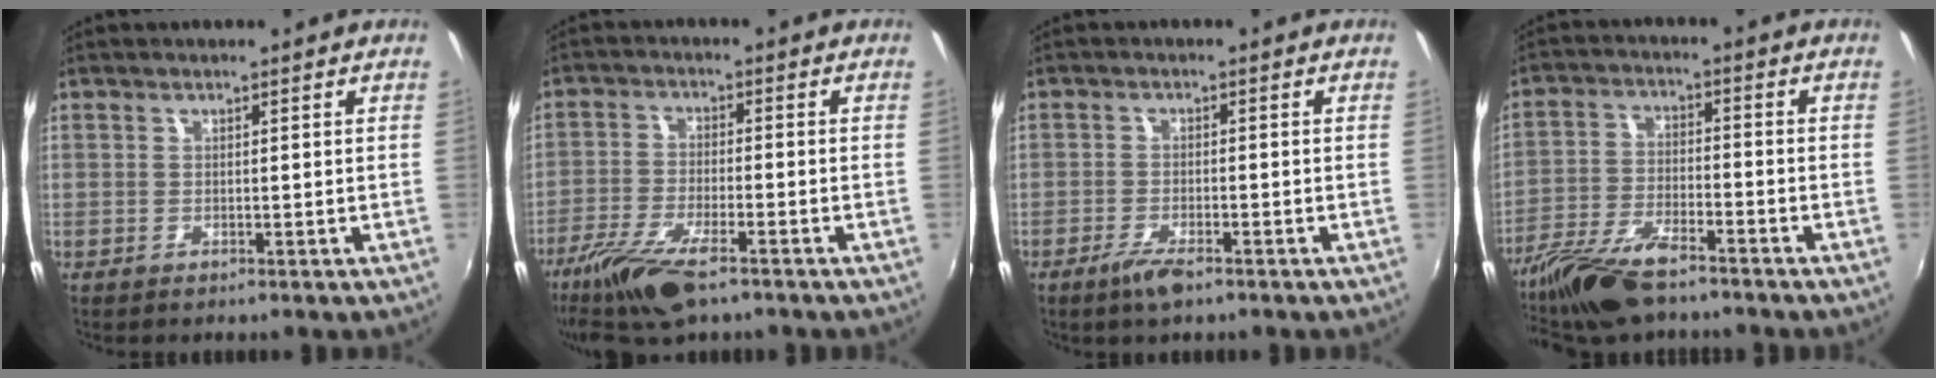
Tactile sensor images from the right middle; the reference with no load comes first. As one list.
[{"total": 11.1, "force": [-7.6, 3.0, 7.6], "torque": [-0.173, -0.032, -0.147]}, {"total": 4.0, "force": [-2.8, 1.0, 2.7], "torque": [-0.067, -0.009, -0.055]}, {"total": 12.3, "force": [-9.8, 3.4, 6.7], "torque": [-0.155, -0.021, -0.191]}]